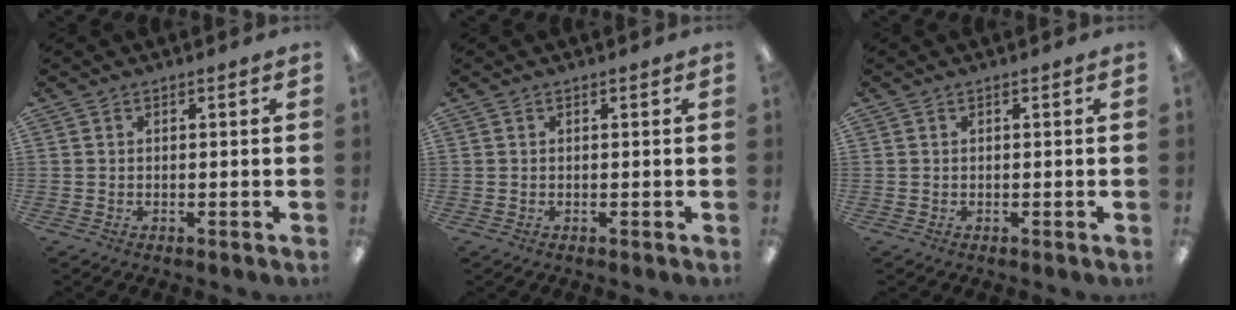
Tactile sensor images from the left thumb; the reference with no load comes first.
{"total": 0.0}
{"total": 0.0}